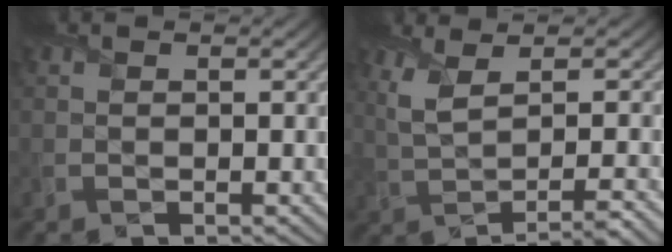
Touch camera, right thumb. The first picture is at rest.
{"total": 5.7, "force": [0.9, 1.6, 5.4], "torque": [-0.083, 0.009, 0.016]}